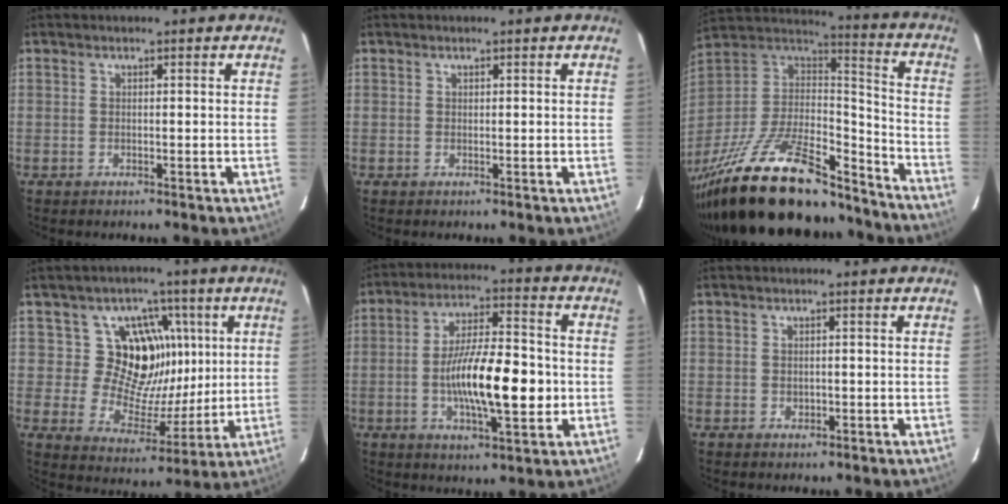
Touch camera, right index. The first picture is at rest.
{"total": 0.0}
{"total": 34.7, "force": [-25.5, 12.1, 20.2], "torque": [-0.394, -0.024, -0.395]}
{"total": 12.7, "force": [4.1, 11.2, 4.4], "torque": [-0.080, -0.009, 0.071]}
{"total": 15.1, "force": [-2.4, 4.1, 14.3], "torque": [-0.256, 0.000, -0.038]}
{"total": 1.3, "force": [-0.1, 1.1, 0.8], "torque": [-0.012, 0.002, -0.001]}